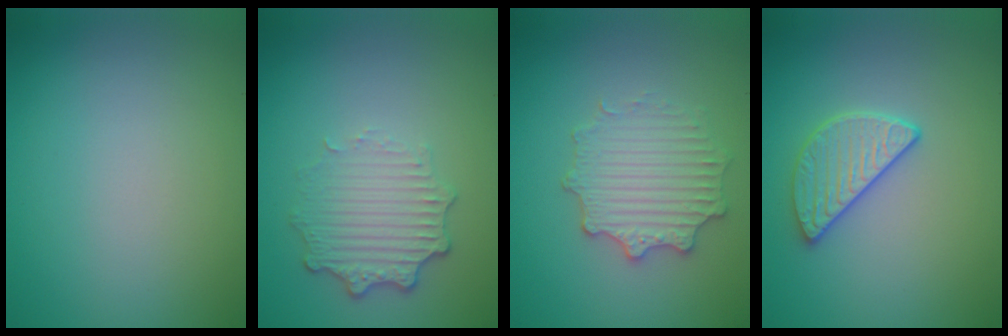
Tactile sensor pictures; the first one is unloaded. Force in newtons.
{"total": 3.6, "press": 2.8, "slide": 2.2}
{"total": 3.4, "press": 3.1, "slide": 1.2}
{"total": 2.9, "press": 2.6, "slide": 1.1}